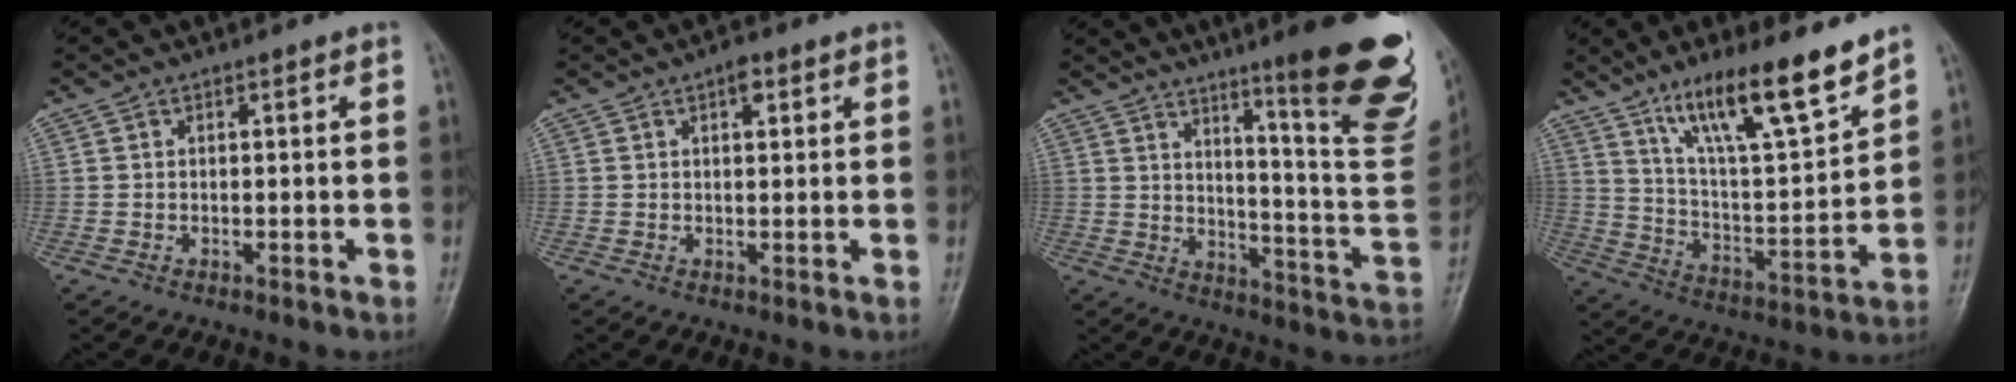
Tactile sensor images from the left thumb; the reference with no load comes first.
{"total": 2.4, "force": [1.2, 1.1, 1.7], "torque": [-0.019, -0.001, 0.015]}
{"total": 23.9, "force": [13.7, 3.6, 19.3], "torque": [-0.221, -0.080, 0.191]}
{"total": 17.0, "force": [12.0, 3.3, 11.6], "torque": [-0.173, -0.069, 0.215]}